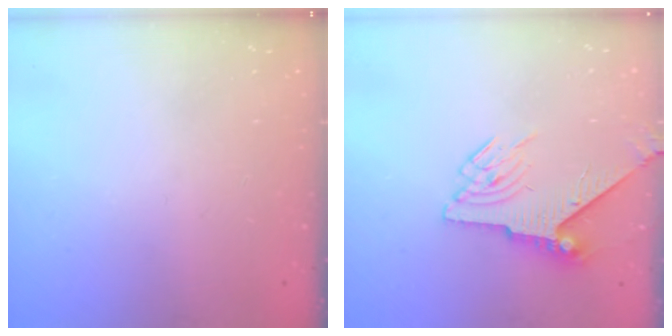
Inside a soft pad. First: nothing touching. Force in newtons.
{"total": 6.7, "press": 6.6, "slide": 1.0}